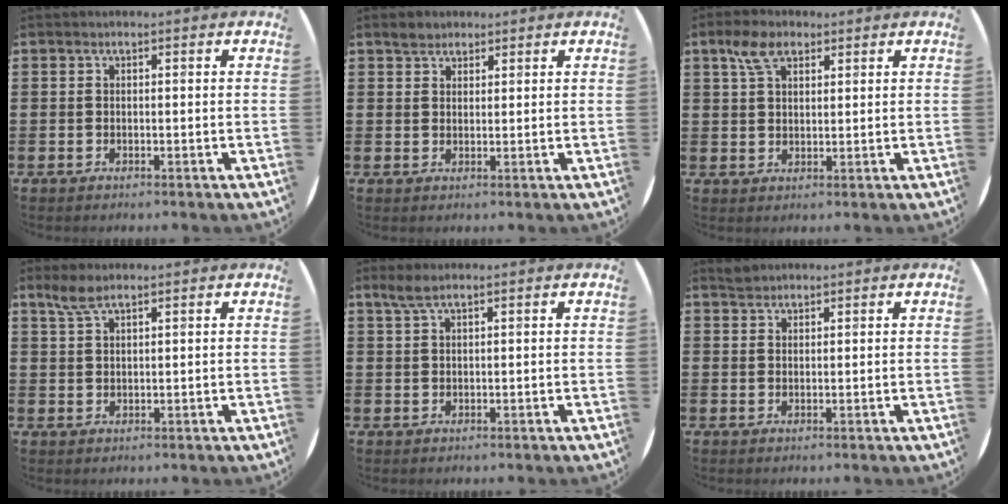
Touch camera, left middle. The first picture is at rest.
{"total": 2.0, "force": [1.8, 0.9, 0.2], "torque": [0.001, 0.000, 0.034]}
{"total": 4.8, "force": [3.0, 2.6, 2.8], "torque": [-0.055, 0.007, 0.054]}
{"total": 3.1, "force": [2.3, 0.8, 1.9], "torque": [-0.043, 0.003, 0.042]}
{"total": 2.0, "force": [1.5, 0.3, 1.4], "torque": [-0.030, 0.003, 0.026]}
{"total": 1.3, "force": [1.3, 0.3, 0.0], "torque": [0.006, -0.001, 0.024]}